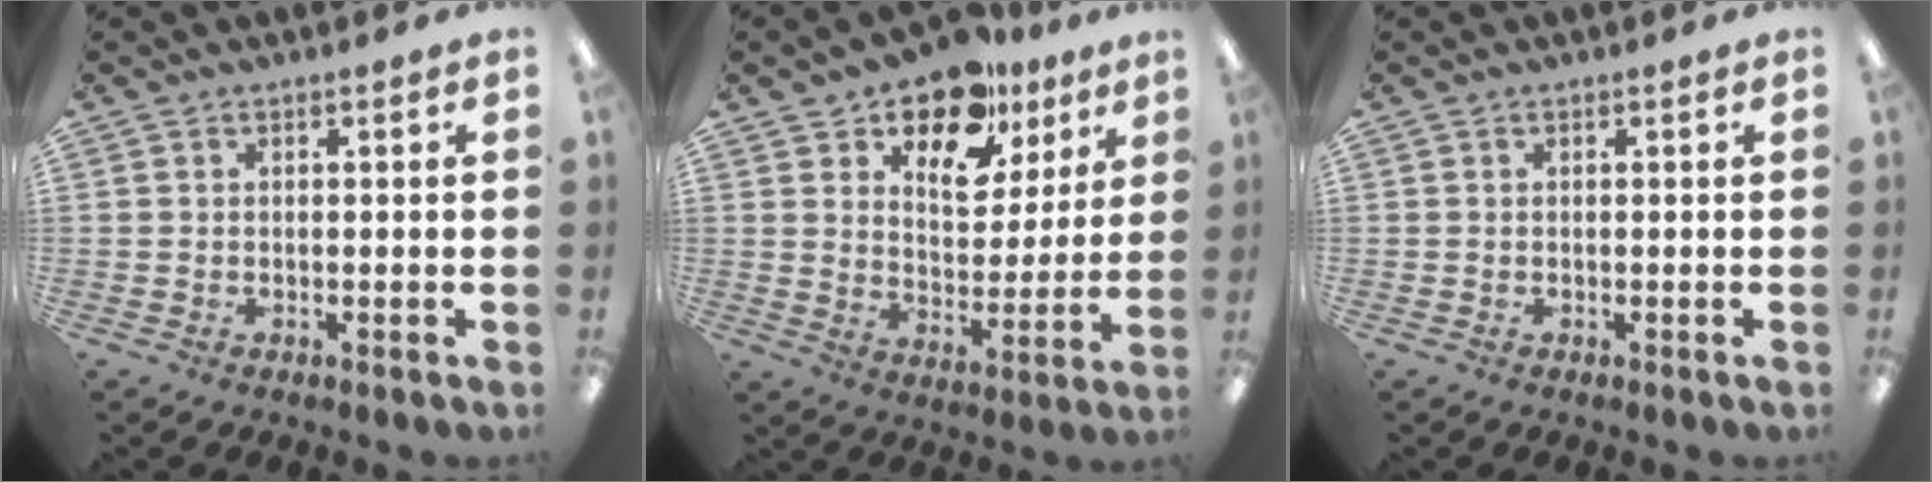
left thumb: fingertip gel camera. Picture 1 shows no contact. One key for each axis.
{"total": 14.5, "fx": 10.5, "fy": 7.8, "fz": 6.4, "tx": -0.101, "ty": -0.063, "tz": 0.188}
{"total": 0.0}